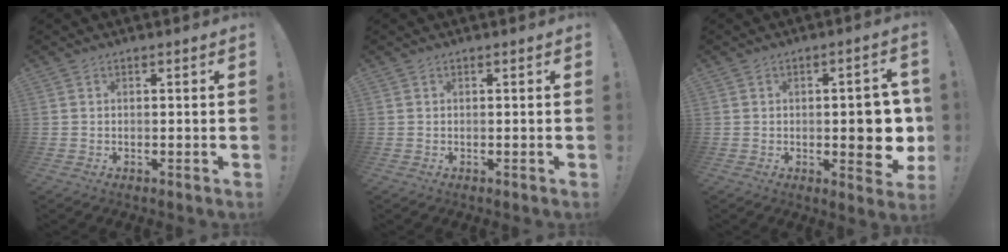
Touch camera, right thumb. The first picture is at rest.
{"total": 0.0}
{"total": 10.3, "force": [-0.7, 3.9, 9.5], "torque": [-0.104, -0.005, -0.011]}